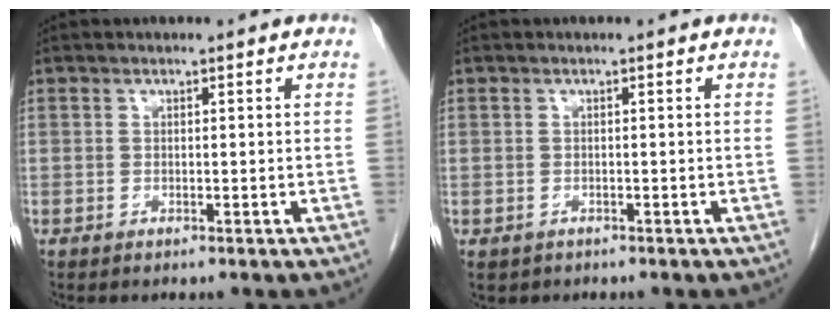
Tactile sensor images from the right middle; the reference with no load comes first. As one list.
[{"total": 1.7, "force": [-1.1, 1.2, 0.3], "torque": [-0.014, -0.001, -0.015]}]